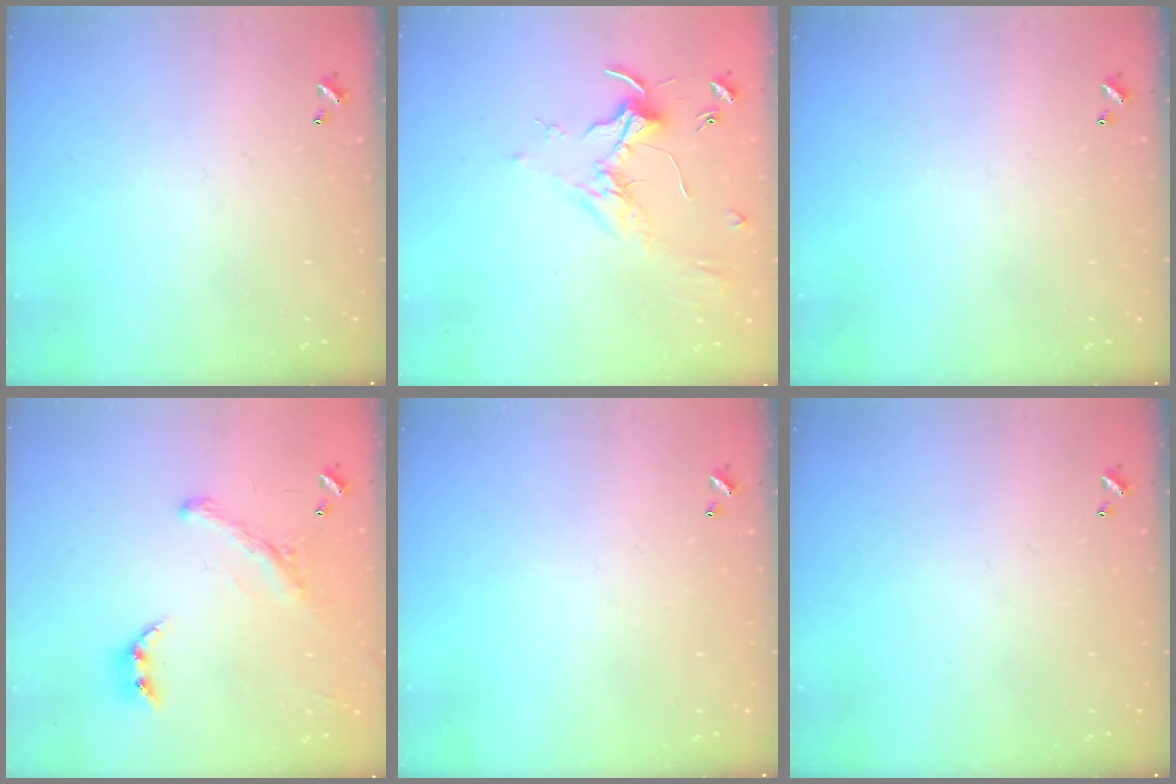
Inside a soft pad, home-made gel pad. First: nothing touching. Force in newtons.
{"total": 1.6, "press": 1.4, "slide": 0.8}
{"total": 0.0}
{"total": 2.2, "press": 1.9, "slide": 1.0}
{"total": 0.0}
{"total": 0.0}